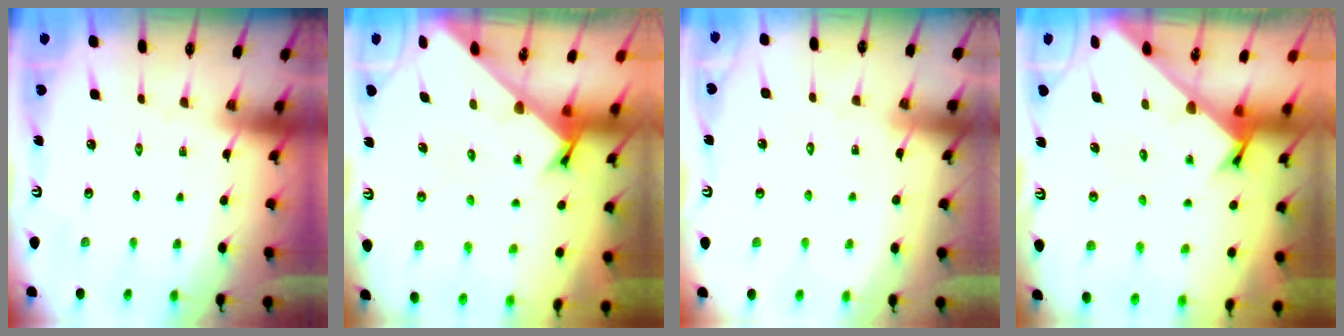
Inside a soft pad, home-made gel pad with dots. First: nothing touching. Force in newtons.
{"total": 2.5, "press": 2.5, "slide": 0.3}
{"total": 4.9, "press": 4.9, "slide": 0.5}
{"total": 2.5, "press": 2.5, "slide": 0.3}